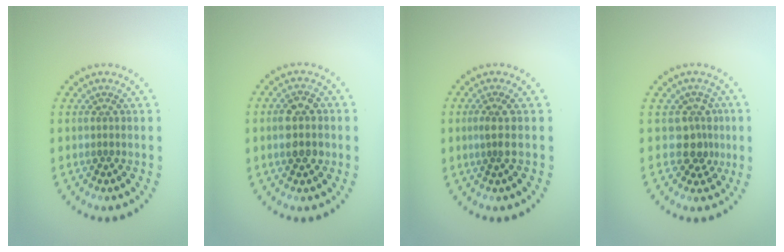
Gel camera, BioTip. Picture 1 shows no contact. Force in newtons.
{"total": 3.5, "press": 3.5, "slide": 0.1}
{"total": 1.6, "press": 1.2, "slide": 1.0}
{"total": 2.6, "press": 2.0, "slide": 1.6}